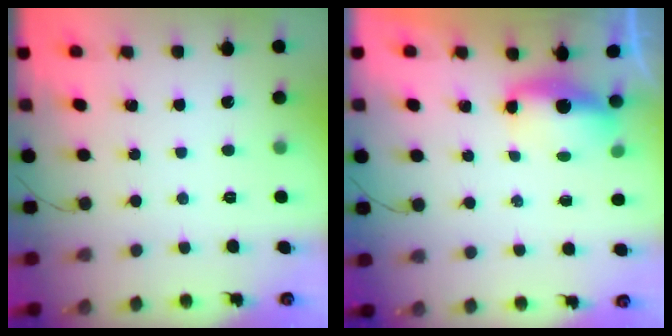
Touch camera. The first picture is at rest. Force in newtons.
{"total": 5.7, "press": 5.7, "slide": 0.4}